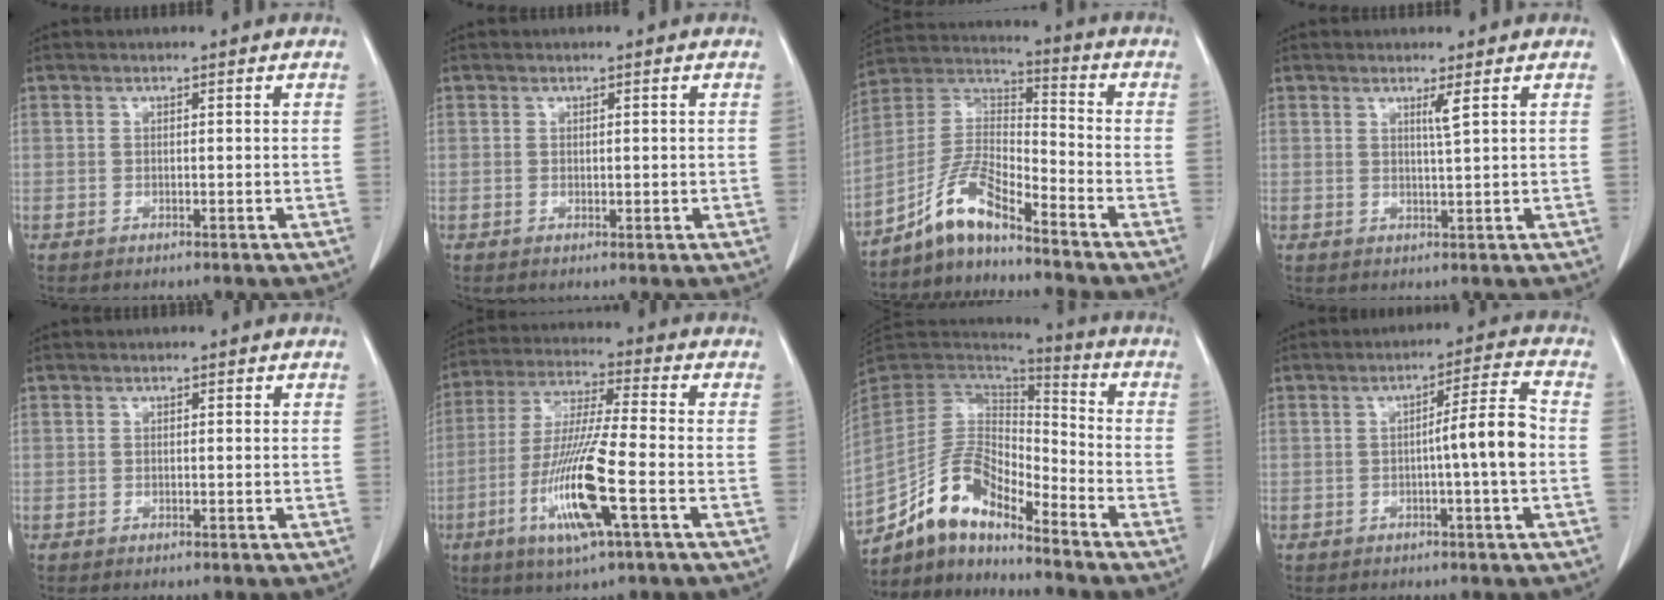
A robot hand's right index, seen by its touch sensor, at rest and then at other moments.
{"total": 0.7, "force": [0.2, 0.4, 0.6], "torque": [-0.007, -0.001, 0.008]}
{"total": 9.0, "force": [-7.1, 1.2, 5.3], "torque": [-0.120, 0.017, -0.140]}
{"total": 1.8, "force": [0.9, -0.5, 1.4], "torque": [-0.028, -0.010, 0.018]}
{"total": 0.0}
{"total": 14.0, "force": [-4.7, 0.4, 13.1], "torque": [-0.268, -0.018, -0.088]}
{"total": 12.5, "force": [-10.3, 3.5, 6.1], "torque": [-0.118, 0.028, -0.196]}
{"total": 6.7, "force": [-1.0, -0.6, 6.6], "torque": [-0.094, 0.011, -0.017]}